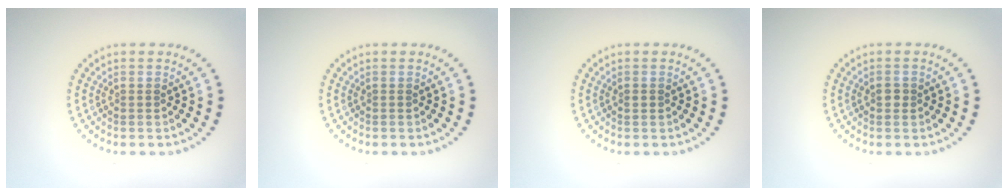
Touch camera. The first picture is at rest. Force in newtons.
{"total": 0.0}
{"total": 0.5, "press": 0.5, "slide": 0.1}
{"total": 0.8, "press": 0.8, "slide": 0.2}